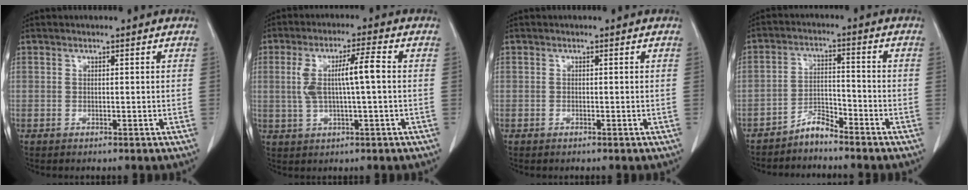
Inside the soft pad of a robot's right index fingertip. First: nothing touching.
{"total": 7.4, "force": [0.5, 1.1, 7.3], "torque": [-0.144, 0.019, 0.011]}
{"total": 0.0}
{"total": 3.7, "force": [-3.5, 0.7, 1.0], "torque": [-0.013, -0.005, -0.068]}